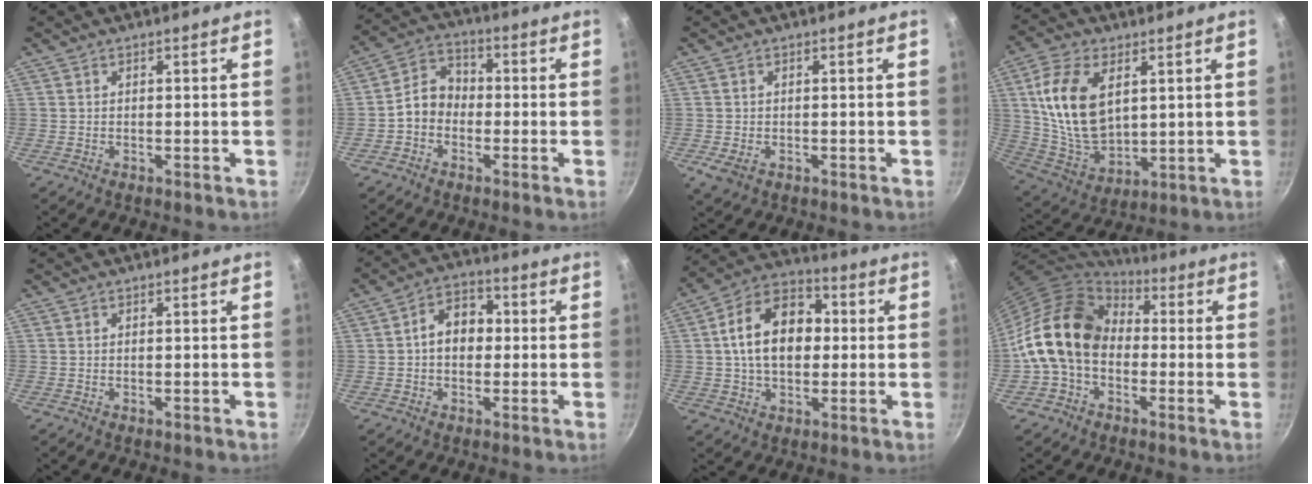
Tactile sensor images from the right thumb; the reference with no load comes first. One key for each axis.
{"total": 6.7, "fx": -1.7, "fy": 5.3, "fz": 3.6, "tx": -0.039, "ty": 0.030, "tz": -0.048}
{"total": 2.7, "fx": -0.9, "fy": 1.9, "fz": 1.7, "tx": -0.034, "ty": -0.005, "tz": -0.010}
{"total": 16.4, "fx": 4.3, "fy": 9.8, "fz": 12.5, "tx": -0.223, "ty": -0.020, "tz": 0.096}
{"total": 0.0}
{"total": 8.2, "fx": 0.4, "fy": 6.1, "fz": 5.5, "tx": -0.049, "ty": 0.021, "tz": -0.006}
{"total": 15.8, "fx": 1.3, "fy": 10.8, "fz": 11.4, "tx": -0.155, "ty": 0.028, "tz": 0.005}
{"total": 16.6, "fx": -0.8, "fy": 12.7, "fz": 10.6, "tx": -0.167, "ty": 0.043, "tz": -0.029}